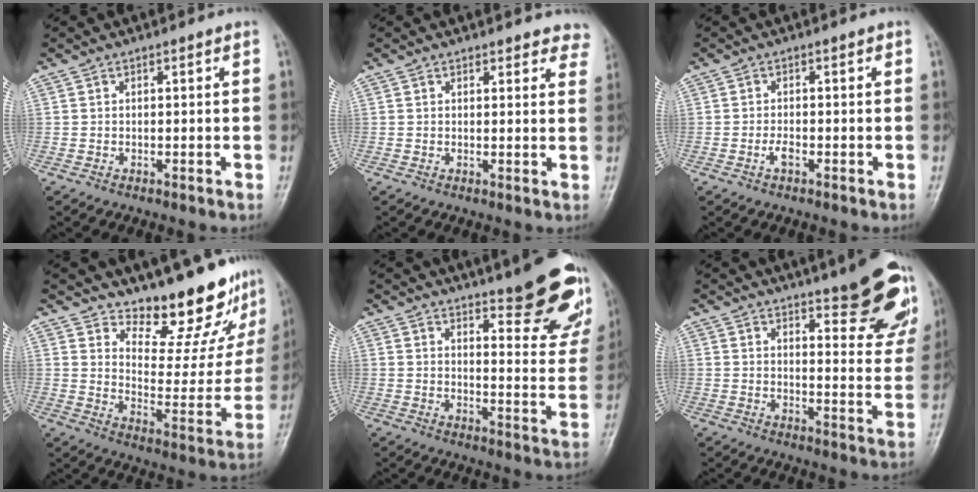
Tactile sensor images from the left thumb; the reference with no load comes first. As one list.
[{"total": 6.1, "force": [5.6, 2.4, 1.0], "torque": [0.038, -0.021, 0.040]}, {"total": 1.7, "force": [-0.8, 0.7, 1.3], "torque": [-0.026, 0.003, -0.018]}, {"total": 17.0, "force": [14.7, 5.3, 6.6], "torque": [-0.040, -0.131, 0.199]}, {"total": 18.2, "force": [12.9, 5.0, 11.8], "torque": [-0.112, -0.087, 0.157]}, {"total": 17.1, "force": [11.5, 4.9, 11.6], "torque": [-0.111, -0.070, 0.138]}]